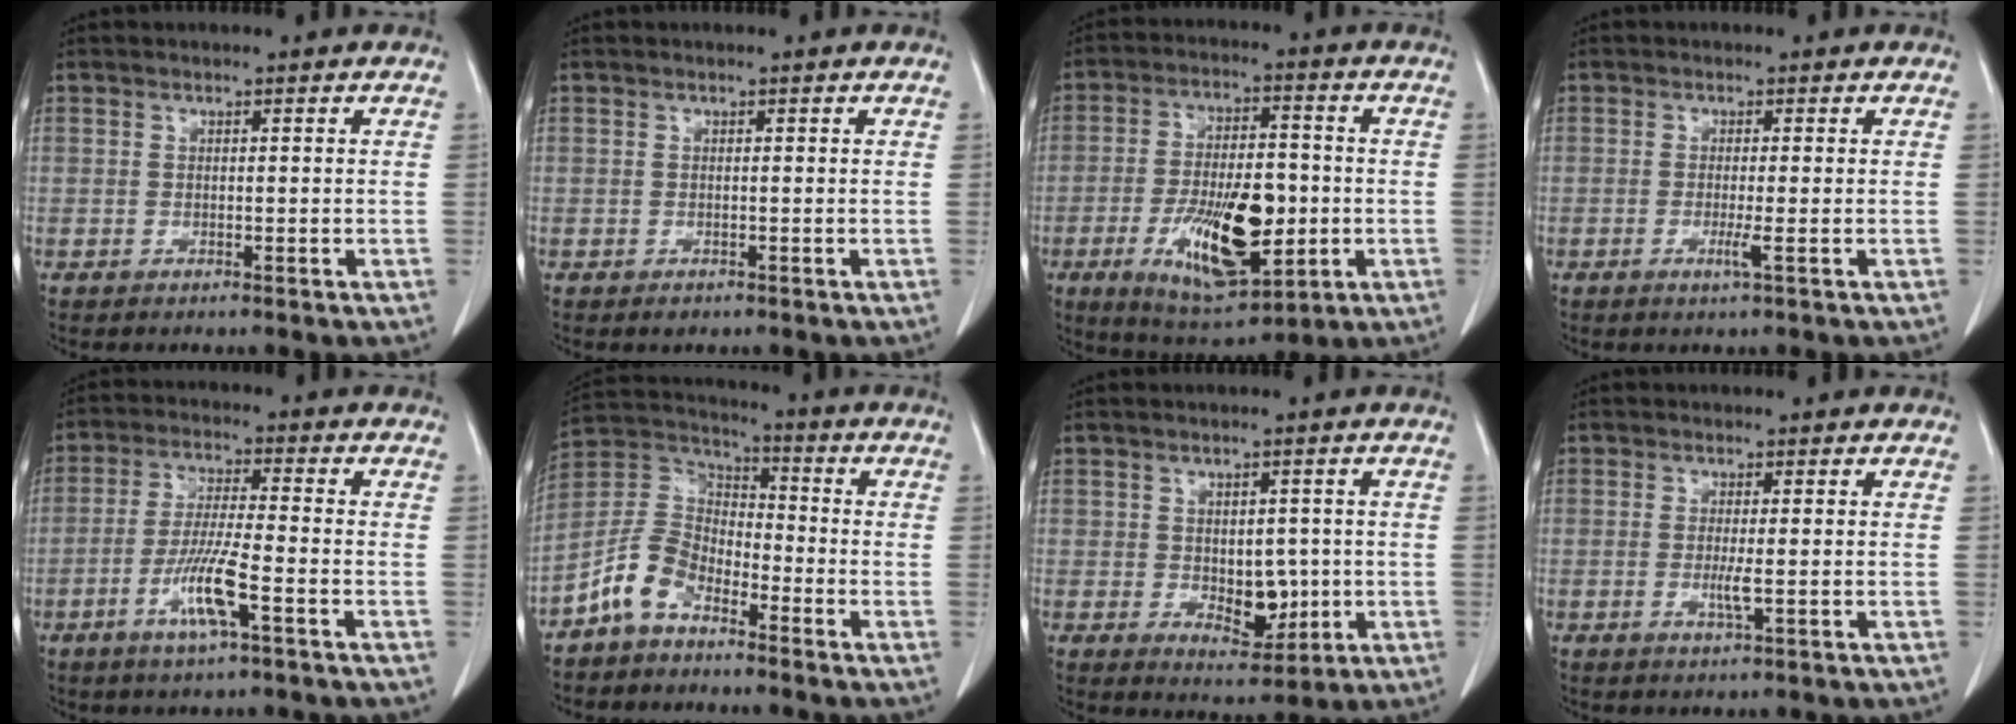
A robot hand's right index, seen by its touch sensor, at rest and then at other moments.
{"total": 0.8, "force": [-0.5, 0.6, 0.4], "torque": [-0.003, 0.002, -0.004]}
{"total": 15.2, "force": [-3.5, 5.5, 13.7], "torque": [-0.244, -0.006, -0.049]}
{"total": 2.0, "force": [-0.6, -0.2, 1.9], "torque": [-0.037, -0.005, -0.012]}
{"total": 8.1, "force": [-3.5, 0.2, 7.3], "torque": [-0.146, -0.009, -0.067]}
{"total": 8.4, "force": [-5.6, 4.7, 4.2], "torque": [-0.103, 0.024, -0.118]}
{"total": 6.0, "force": [-0.5, 3.6, 4.8], "torque": [-0.060, -0.003, 0.007]}
{"total": 2.2, "force": [-0.4, 0.1, 2.2], "torque": [-0.047, -0.005, -0.006]}